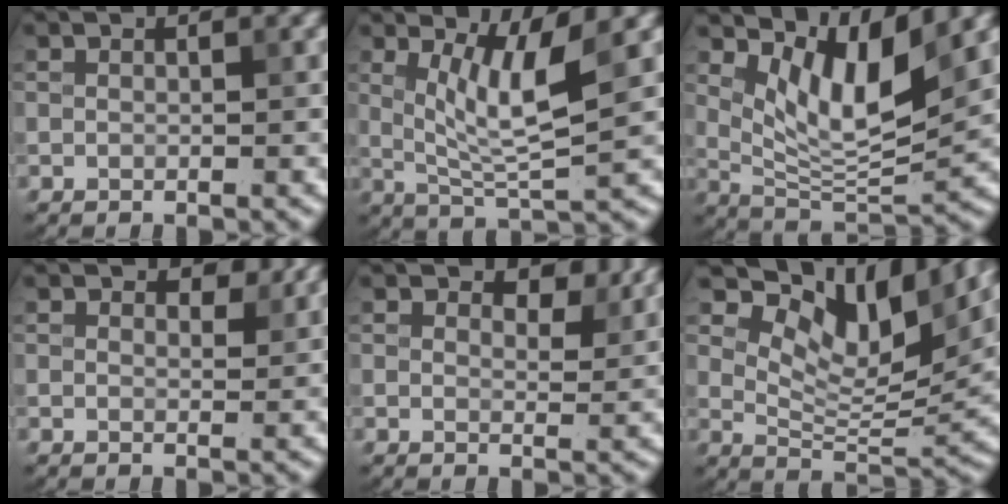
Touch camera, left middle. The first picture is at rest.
{"total": 5.1, "force": [1.5, 1.0, 4.8], "torque": [-0.089, -0.010, 0.034]}
{"total": 6.5, "force": [3.3, 2.2, 5.1], "torque": [-0.091, -0.017, 0.063]}
{"total": 1.4, "force": [1.1, 0.7, 0.6], "torque": [-0.007, -0.003, 0.014]}
{"total": 2.8, "force": [2.1, 1.2, 1.4], "torque": [-0.021, -0.004, 0.027]}
{"total": 11.0, "force": [6.9, 4.5, 7.3], "torque": [-0.115, 0.002, 0.123]}